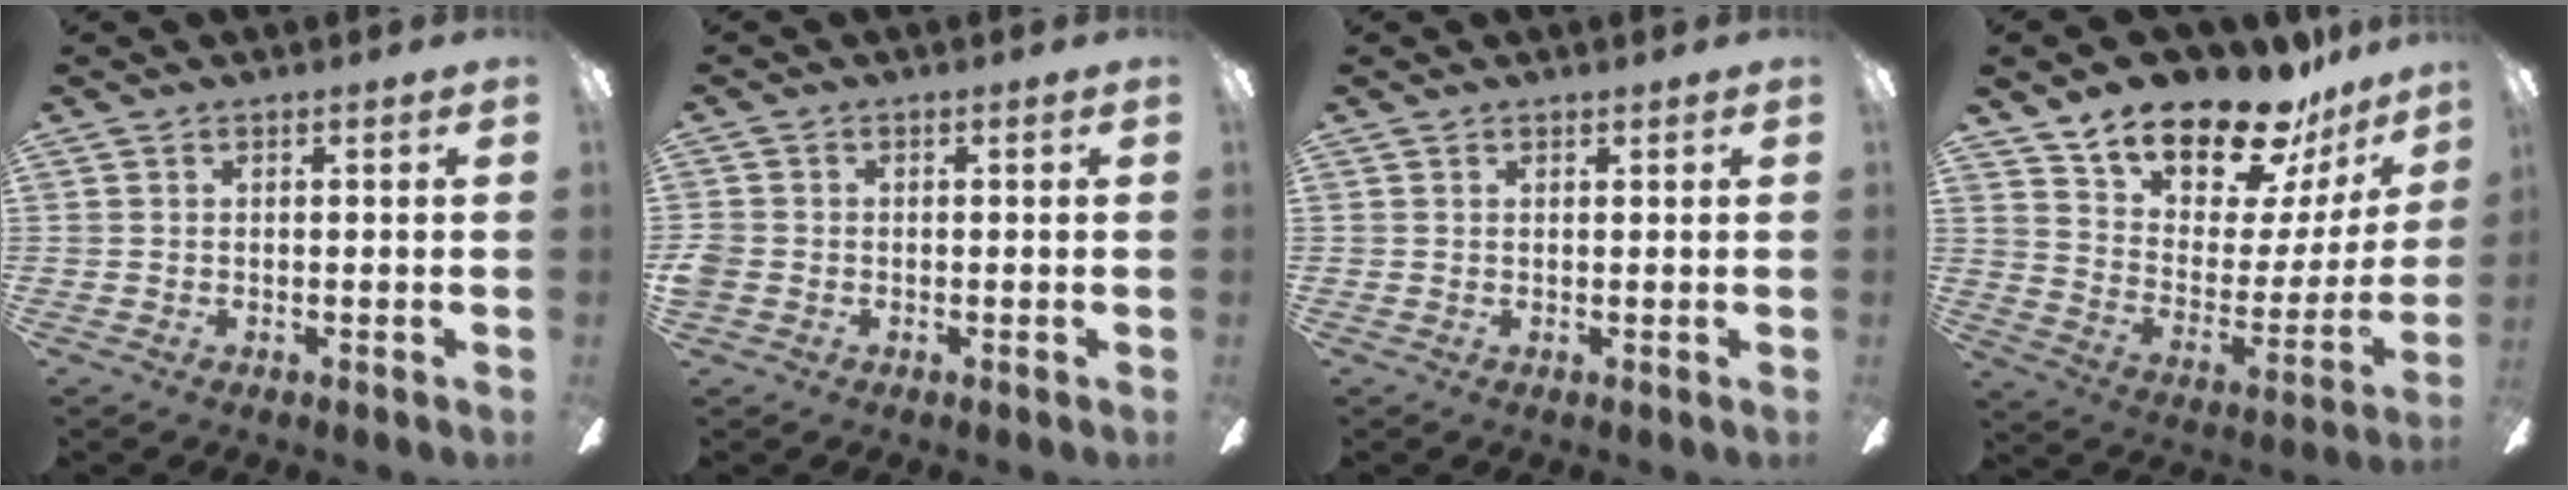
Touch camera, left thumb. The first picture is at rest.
{"total": 2.2, "force": [-0.6, 1.9, 0.9], "torque": [-0.013, 0.006, -0.012]}
{"total": 0.6, "force": [0.6, 0.2, 0.0], "torque": [-0.001, -0.002, 0.012]}
{"total": 19.5, "force": [15.8, 7.9, 8.1], "torque": [-0.142, -0.112, 0.276]}